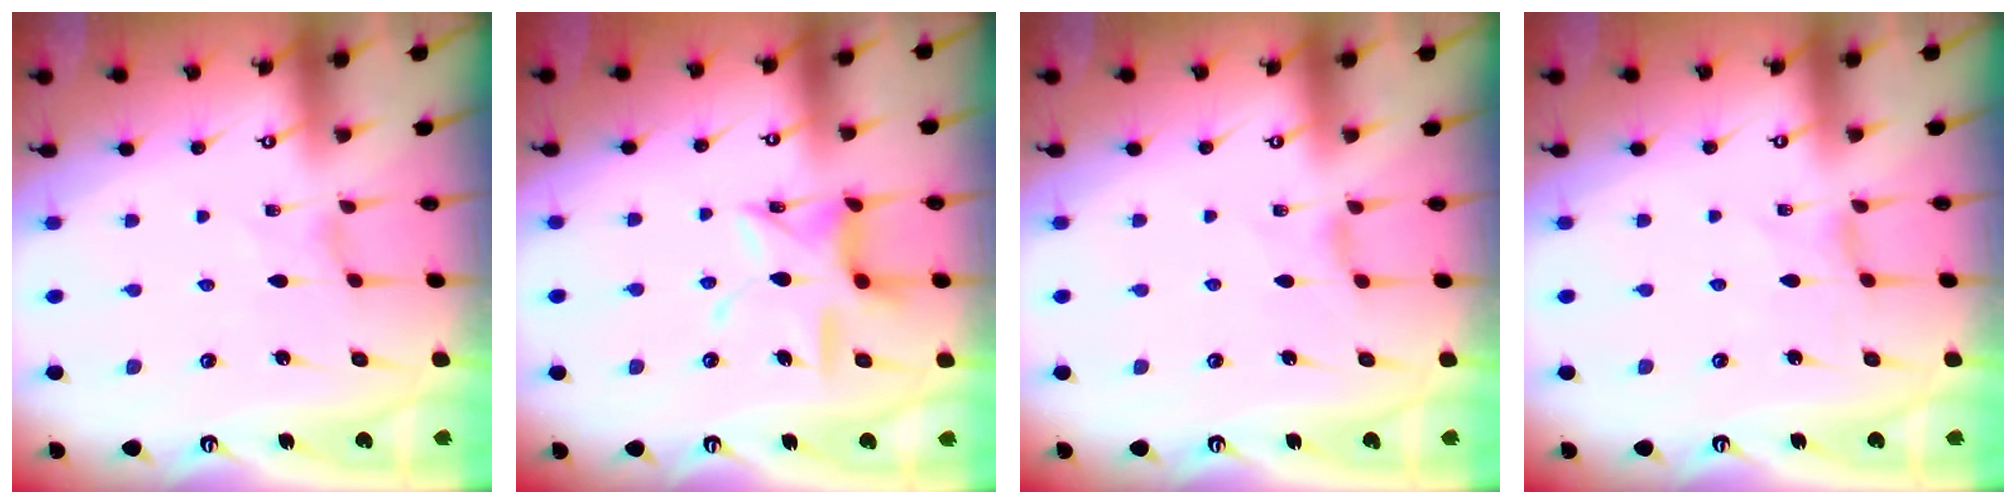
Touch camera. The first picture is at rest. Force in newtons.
{"total": 12.7, "press": 12.7, "slide": 1.1}
{"total": 1.4, "press": 1.3, "slide": 0.4}
{"total": 0.0}